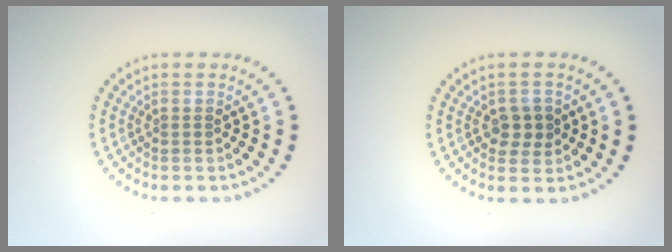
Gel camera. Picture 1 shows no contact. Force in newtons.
{"total": 2.2, "press": 2.2, "slide": 0.6}